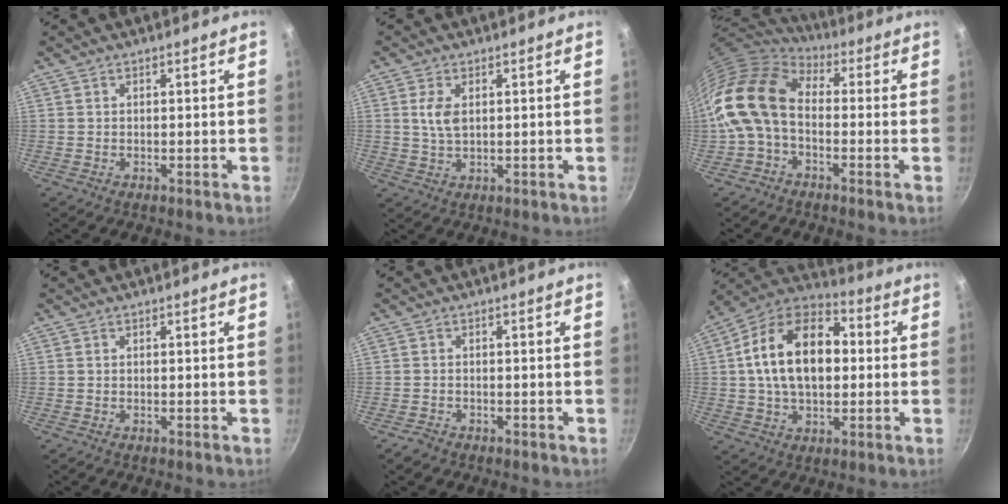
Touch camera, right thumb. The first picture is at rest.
{"total": 4.3, "force": [1.0, 2.4, 3.4], "torque": [-0.067, -0.003, 0.020]}
{"total": 15.0, "force": [-0.7, 9.9, 11.2], "torque": [-0.205, 0.027, -0.031]}
{"total": 0.0}
{"total": 1.9, "force": [-1.4, 1.1, 0.6], "torque": [-0.016, 0.018, -0.022]}
{"total": 19.2, "force": [1.6, 12.2, 14.7], "torque": [-0.219, 0.031, 0.011]}